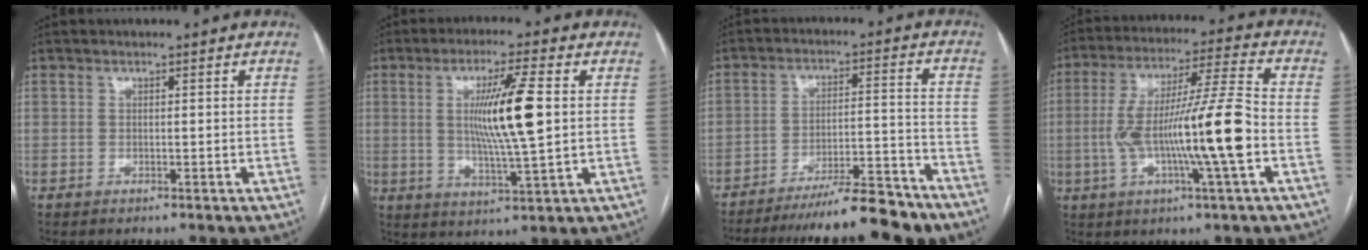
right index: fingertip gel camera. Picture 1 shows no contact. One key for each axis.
{"total": 11.1, "fx": 1.5, "fy": 0.1, "fz": 11.0, "tx": -0.199, "ty": -0.007, "tz": 0.028}
{"total": 14.8, "fx": -13.1, "fy": 1.0, "fz": 6.8, "tx": -0.097, "ty": 0.013, "tz": -0.204}
{"total": 16.1, "fx": -2.8, "fy": 0.1, "fz": 15.9, "tx": -0.289, "ty": 0.005, "tz": -0.052}